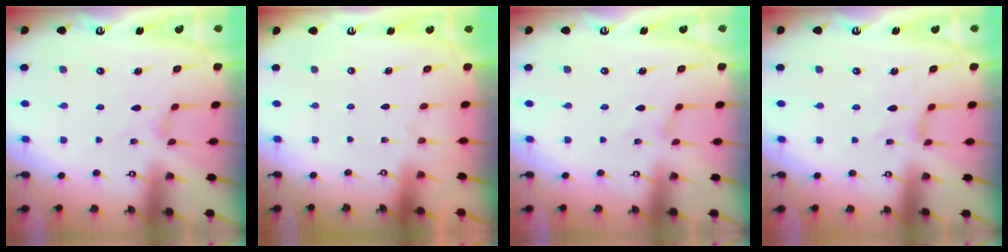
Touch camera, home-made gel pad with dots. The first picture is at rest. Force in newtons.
{"total": 0.0}
{"total": 0.7, "press": 0.6, "slide": 0.1}
{"total": 0.6, "press": 0.5, "slide": 0.3}